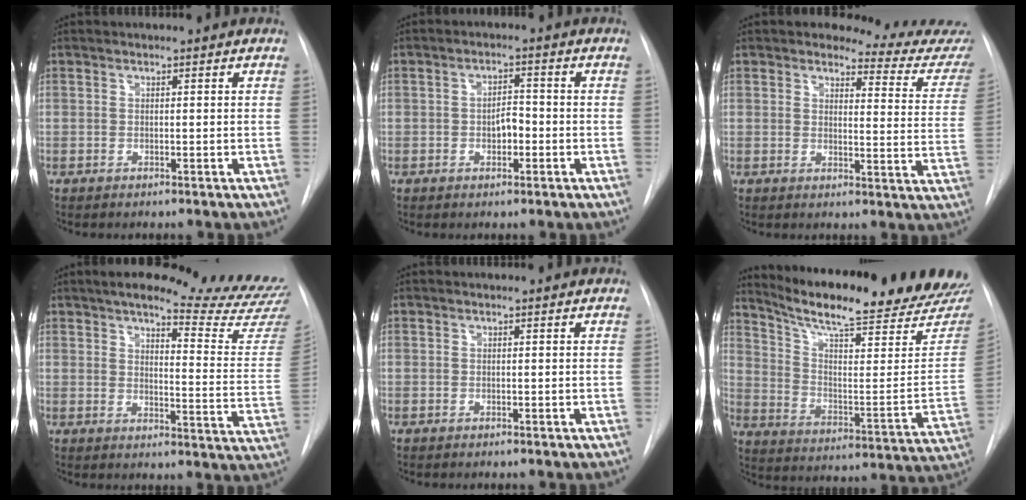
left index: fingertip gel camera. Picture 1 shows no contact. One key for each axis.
{"total": 3.1, "fx": -1.7, "fy": 1.5, "fz": 2.1, "tx": -0.030, "ty": 0.001, "tz": -0.024}
{"total": 10.6, "fx": 10.5, "fy": 1.2, "fz": 1.3, "tx": 0.006, "ty": -0.092, "tz": 0.091}
{"total": 21.5, "fx": 19.6, "fy": 1.0, "fz": 8.8, "tx": -0.114, "ty": -0.109, "tz": 0.221}
{"total": 0.0}
{"total": 25.3, "fx": 22.6, "fy": 1.9, "fz": 11.1, "tx": -0.175, "ty": -0.096, "tz": 0.302}